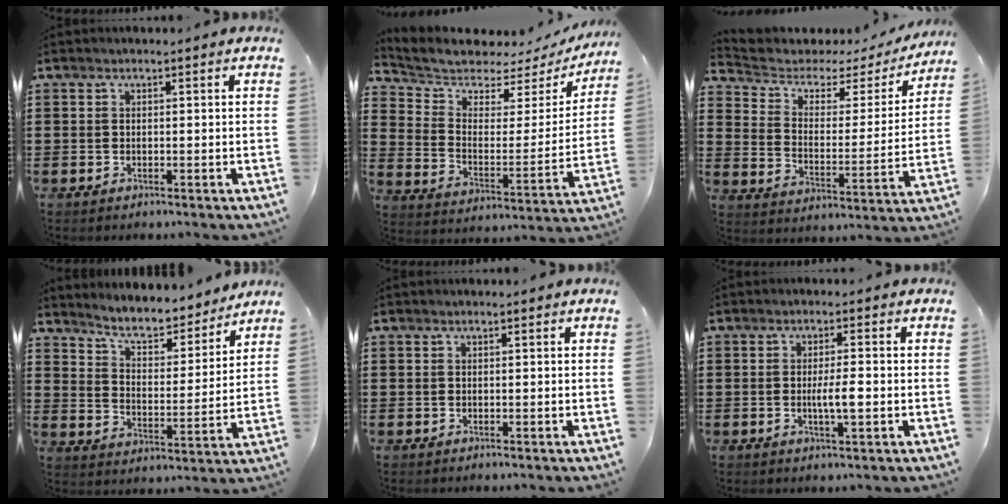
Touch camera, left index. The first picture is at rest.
{"total": 5.7, "force": [5.4, 1.7, 0.7], "torque": [-0.052, -0.047, 0.089]}
{"total": 3.6, "force": [2.5, 2.1, 1.6], "torque": [-0.054, -0.016, 0.032]}
{"total": 6.4, "force": [5.9, 0.9, 2.3], "torque": [-0.061, -0.041, 0.097]}
{"total": 0.0}
{"total": 3.6, "force": [-0.4, 0.5, 3.6], "torque": [-0.070, -0.004, -0.010]}